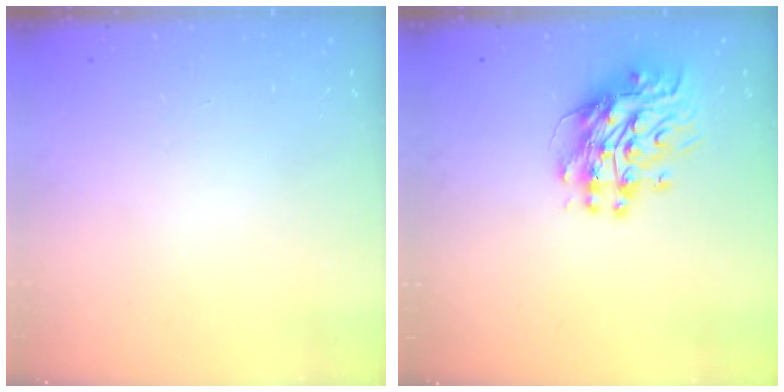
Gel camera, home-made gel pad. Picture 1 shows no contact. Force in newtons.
{"total": 12.5, "press": 12.5, "slide": 1.1}